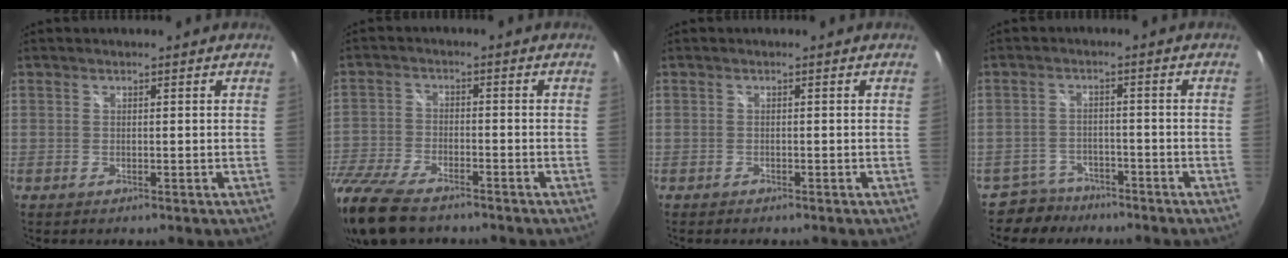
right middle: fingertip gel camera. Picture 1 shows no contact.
{"total": 16.9, "force": [-13.1, 6.6, 8.6], "torque": [-0.219, -0.036, -0.243]}
{"total": 0.9, "force": [-0.8, 0.3, 0.2], "torque": [-0.008, -0.003, -0.014]}
{"total": 5.2, "force": [-4.2, 3.1, -0.2], "torque": [-0.013, 0.012, -0.071]}